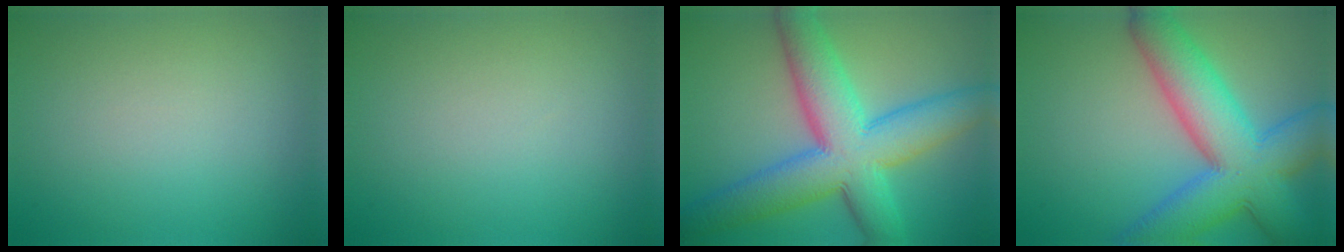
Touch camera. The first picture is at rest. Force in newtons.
{"total": 0.0}
{"total": 10.9, "press": 10.9, "slide": 0.2}
{"total": 10.8, "press": 10.8, "slide": 0.4}